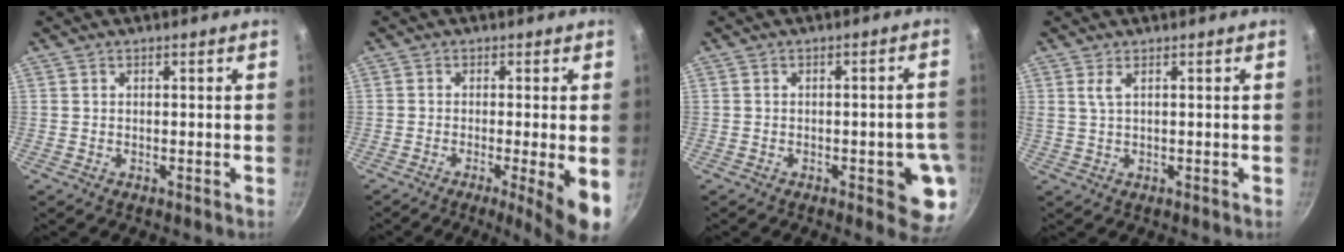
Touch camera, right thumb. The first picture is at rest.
{"total": 7.7, "force": [-2.1, 0.5, 7.4], "torque": [-0.108, -0.006, -0.030]}
{"total": 8.6, "force": [-2.6, 3.2, 7.6], "torque": [-0.055, 0.011, -0.029]}
{"total": 2.0, "force": [0.8, 0.6, 1.7], "torque": [-0.035, -0.001, 0.018]}